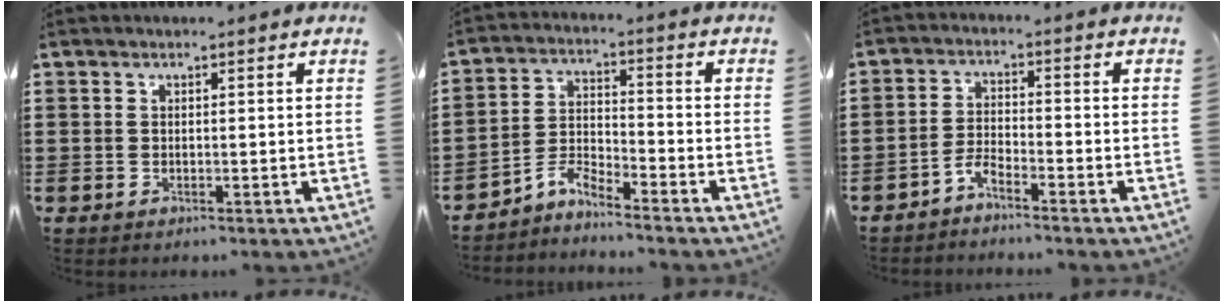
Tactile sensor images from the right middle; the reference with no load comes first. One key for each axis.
{"total": 4.7, "fx": -4.6, "fy": 0.3, "fz": 0.8, "tx": -0.028, "ty": 0.003, "tz": -0.097}
{"total": 2.9, "fx": -2.7, "fy": 0.4, "fz": 0.9, "tx": -0.027, "ty": 0.004, "tz": -0.056}